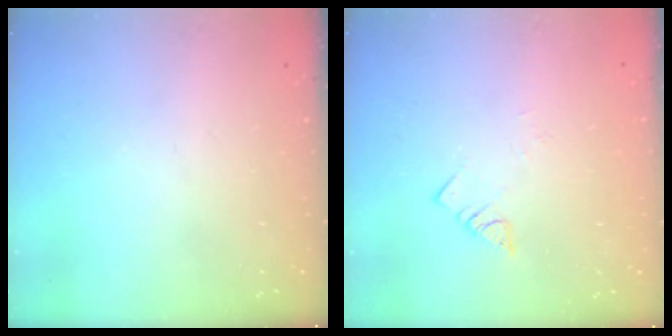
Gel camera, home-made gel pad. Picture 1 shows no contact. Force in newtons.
{"total": 1.7, "press": 1.7, "slide": 0.1}